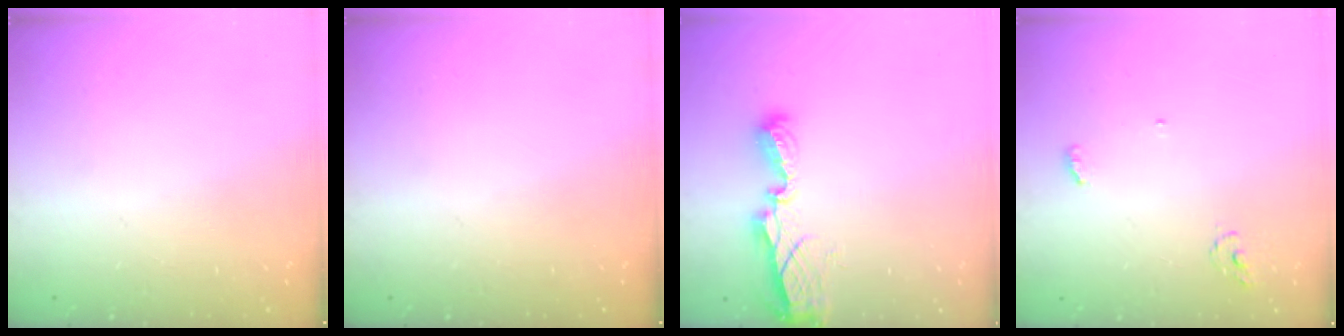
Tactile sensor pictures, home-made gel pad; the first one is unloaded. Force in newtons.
{"total": 0.0}
{"total": 7.4, "press": 7.4, "slide": 0.2}
{"total": 3.6, "press": 3.5, "slide": 0.3}